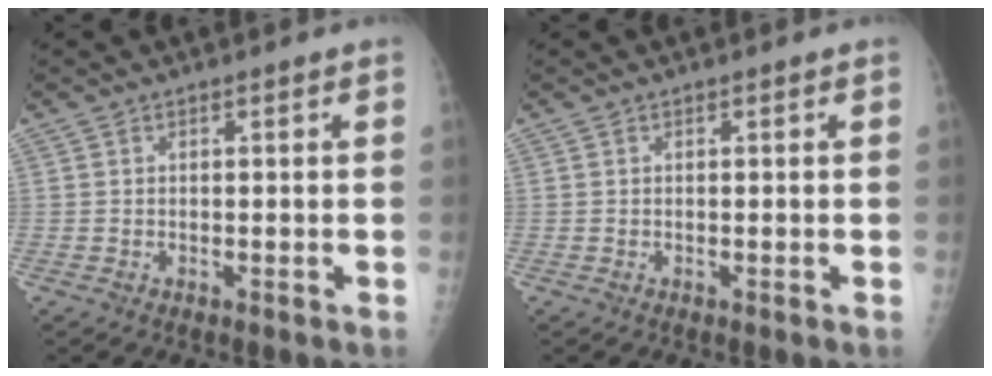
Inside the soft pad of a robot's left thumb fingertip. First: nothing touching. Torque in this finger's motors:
{"motor_torque": [0.00, 0.00, 0.00, -0.01, 0.00]}